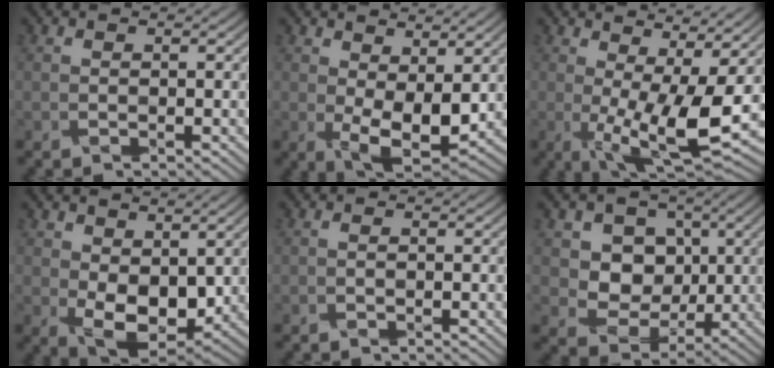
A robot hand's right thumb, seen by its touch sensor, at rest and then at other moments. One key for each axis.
{"total": 7.9, "fx": 0.9, "fy": 3.8, "fz": 6.9, "tx": -0.126, "ty": -0.010, "tz": 0.025}
{"total": 11.3, "fx": 0.6, "fy": 3.2, "fz": 10.8, "tx": -0.175, "ty": 0.002, "tz": 0.020}
{"total": 7.9, "fx": 0.9, "fy": 4.7, "fz": 6.3, "tx": -0.121, "ty": -0.011, "tz": 0.025}
{"total": 0.8, "fx": -0.7, "fy": -0.2, "fz": 0.3, "tx": -0.002, "ty": 0.002, "tz": -0.013}
{"total": 6.6, "fx": 0.9, "fy": 5.8, "fz": 3.0, "tx": -0.067, "ty": -0.016, "tz": 0.015}